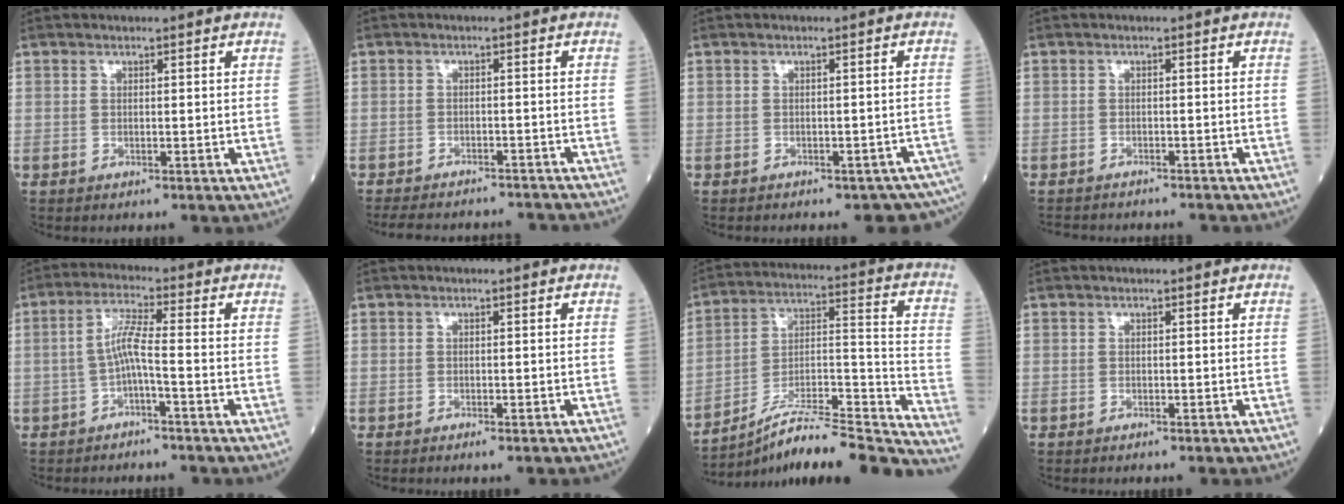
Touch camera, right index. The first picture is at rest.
{"total": 14.5, "force": [-13.2, 4.1, 4.5], "torque": [-0.093, -0.002, -0.163]}
{"total": 8.8, "force": [-7.6, 3.4, 2.9], "torque": [-0.026, 0.009, -0.077]}
{"total": 8.1, "force": [-7.5, 2.1, 2.2], "torque": [-0.033, -0.004, -0.095]}
{"total": 4.4, "force": [-1.4, -0.1, 4.2], "torque": [-0.085, 0.015, -0.025]}
{"total": 2.1, "force": [-1.7, 0.4, 1.1], "torque": [-0.014, -0.004, -0.017]}
{"total": 24.6, "force": [-21.6, 1.6, 11.6], "torque": [-0.124, 0.018, -0.332]}
{"total": 1.1, "force": [-0.9, 0.3, 0.5], "torque": [-0.011, -0.002, -0.010]}